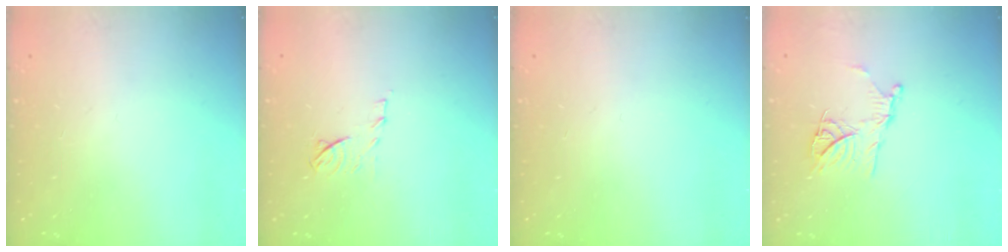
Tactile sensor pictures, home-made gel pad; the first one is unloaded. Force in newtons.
{"total": 7.6, "press": 7.6, "slide": 0.7}
{"total": 0.0}
{"total": 12.7, "press": 12.6, "slide": 1.4}